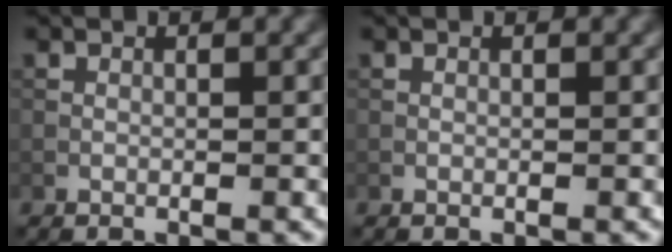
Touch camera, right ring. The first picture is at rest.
{"total": 0.0}